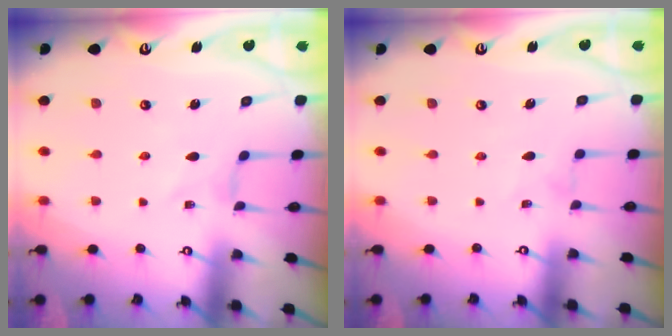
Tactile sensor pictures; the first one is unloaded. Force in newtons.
{"total": 0.0}